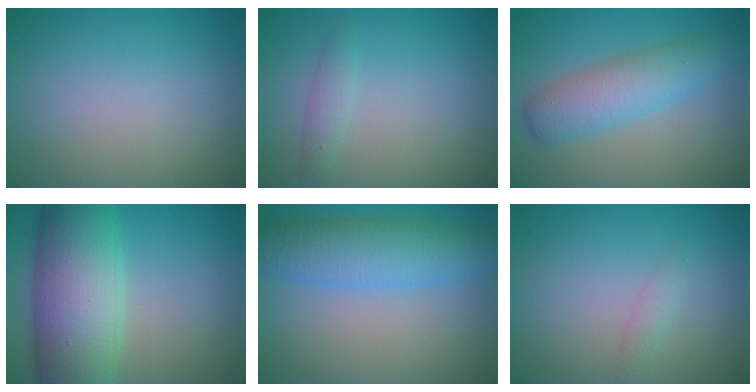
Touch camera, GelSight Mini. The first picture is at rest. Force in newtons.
{"total": 1.3, "press": 1.3, "slide": 0.0}
{"total": 4.8, "press": 4.8, "slide": 0.1}
{"total": 12.5, "press": 12.5, "slide": 0.4}
{"total": 6.6, "press": 6.6, "slide": 0.1}
{"total": 1.0, "press": 1.0, "slide": 0.0}